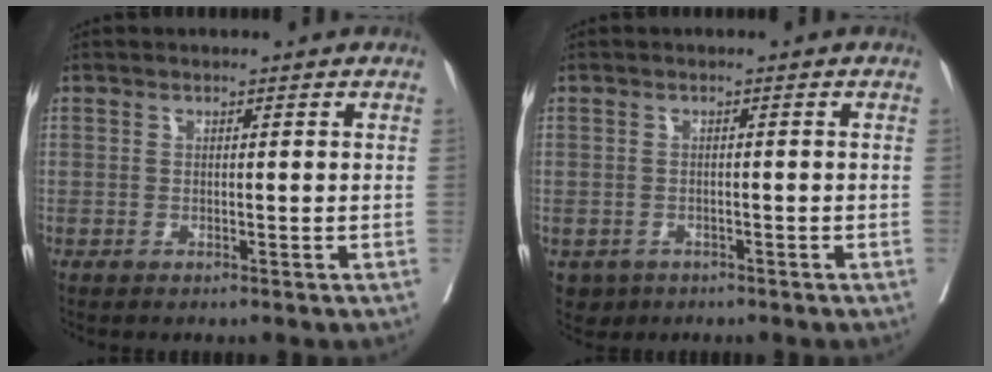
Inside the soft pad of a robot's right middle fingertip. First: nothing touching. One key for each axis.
{"total": 3.0, "fx": -1.8, "fy": 2.4, "fz": 0.4, "tx": -0.004, "ty": 0.002, "tz": -0.027}